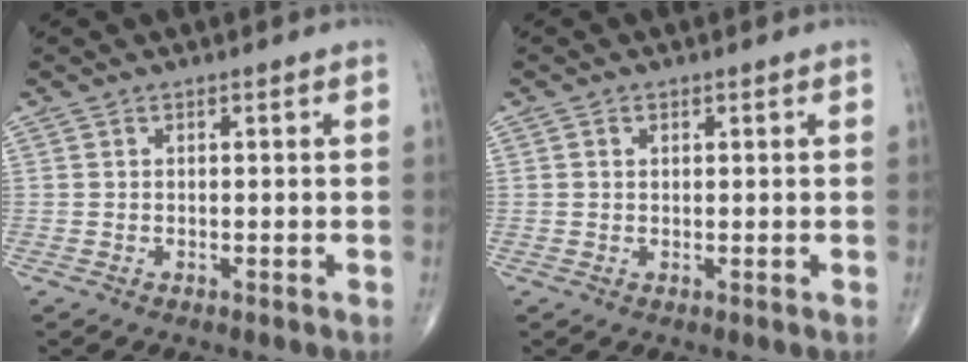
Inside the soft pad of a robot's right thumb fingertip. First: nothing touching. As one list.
[{"total": 1.1, "force": [0.3, 0.8, 0.6], "torque": [-0.009, 0.000, 0.005]}]